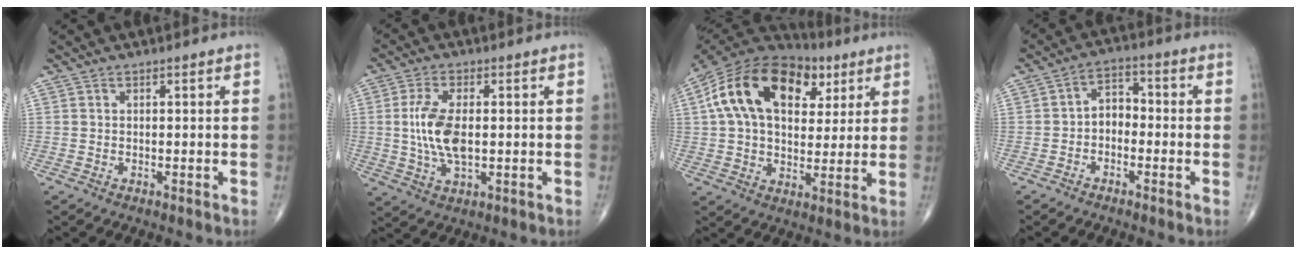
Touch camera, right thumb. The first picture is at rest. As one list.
[{"total": 9.3, "force": [0.2, 4.5, 8.2], "torque": [-0.171, -0.004, 0.006]}, {"total": 23.7, "force": [8.3, 14.6, 16.8], "torque": [-0.286, 0.023, 0.134]}, {"total": 5.0, "force": [-1.3, 3.6, 3.2], "torque": [-0.034, 0.031, -0.037]}]